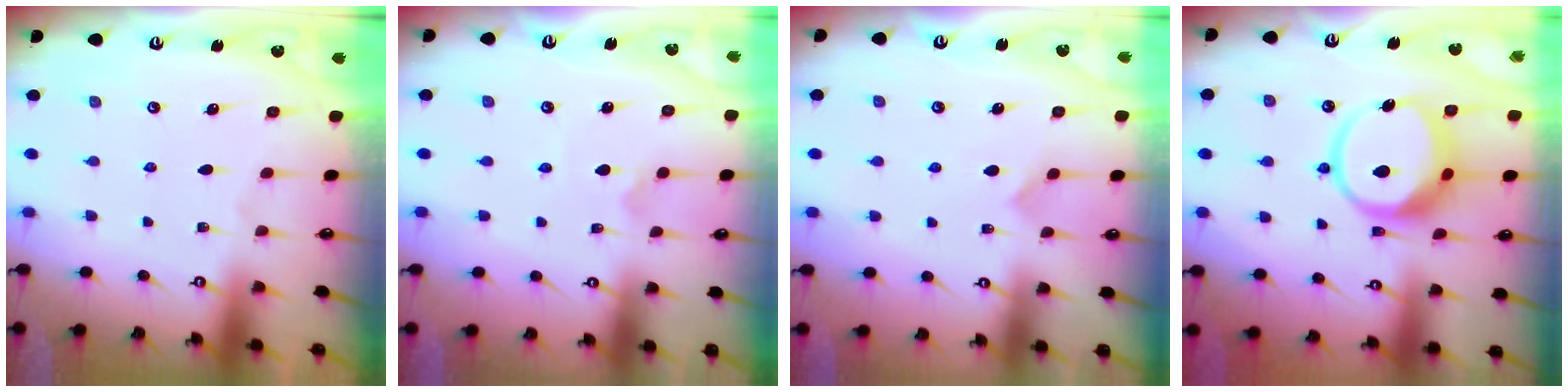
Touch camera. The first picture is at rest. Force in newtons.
{"total": 2.3, "press": 2.3, "slide": 0.2}
{"total": 4.3, "press": 4.2, "slide": 0.3}
{"total": 13.5, "press": 13.4, "slide": 1.5}